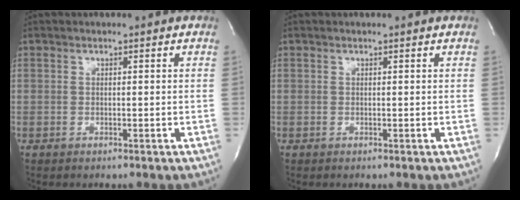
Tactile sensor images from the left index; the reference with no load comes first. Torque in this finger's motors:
{"motor_torque": [-0.01, 0.01, -0.25, -0.02]}